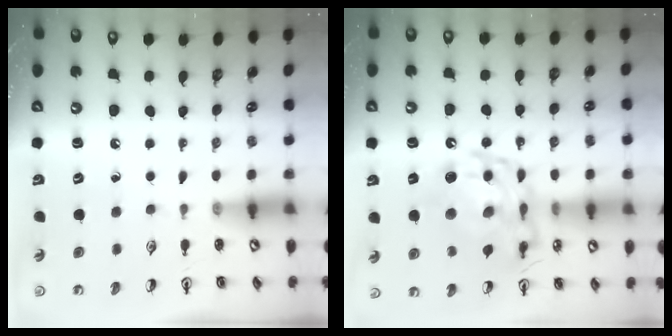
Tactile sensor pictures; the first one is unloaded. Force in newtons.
{"total": 14.8, "press": 14.7, "slide": 1.6}